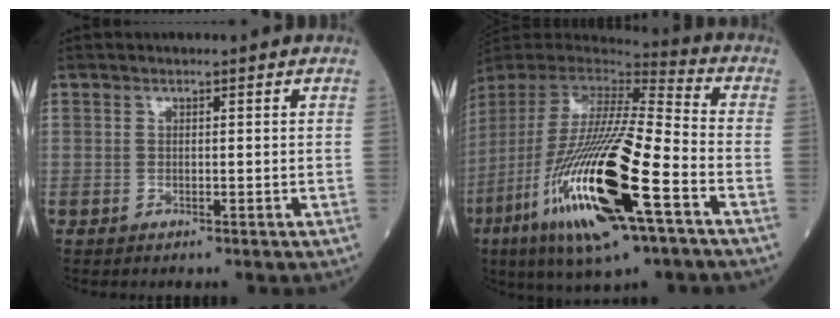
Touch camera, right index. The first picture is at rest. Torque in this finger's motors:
{"motor_torque": [1.50, -0.64, 1.05, 0.21]}